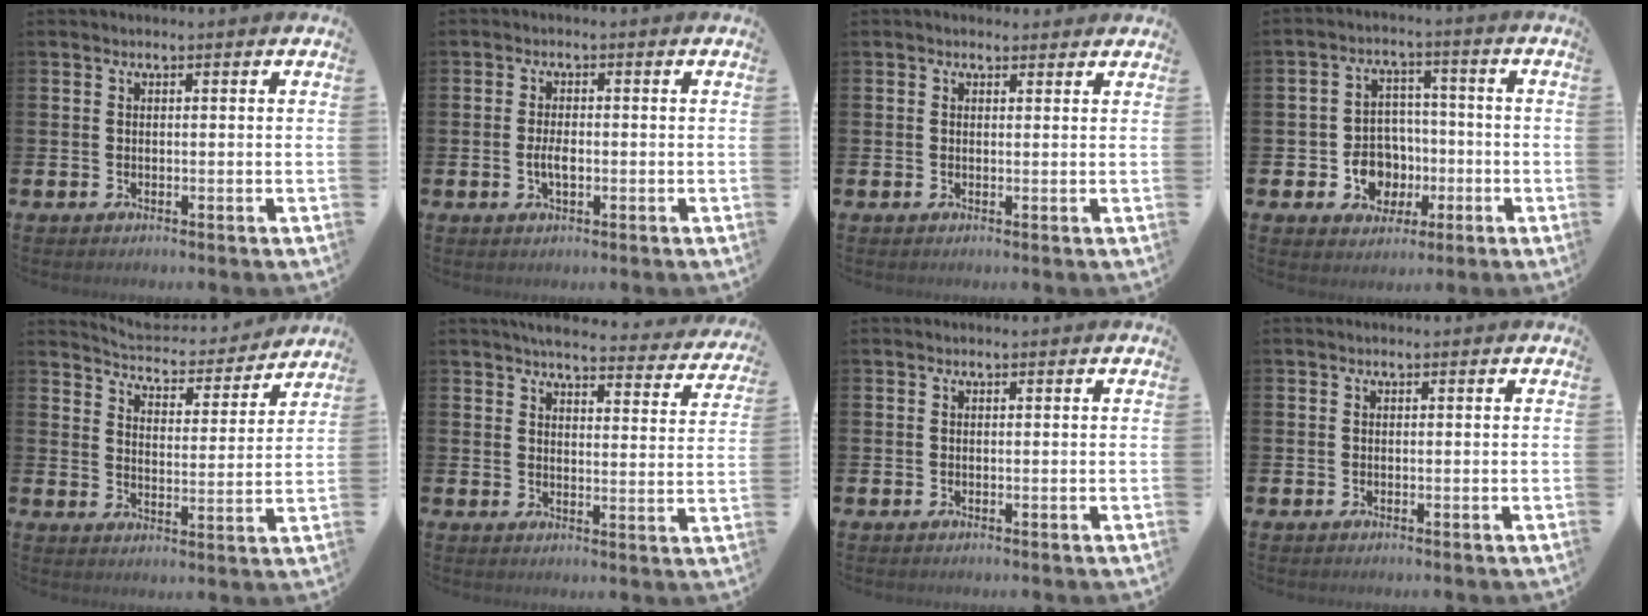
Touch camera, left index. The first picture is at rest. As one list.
[{"total": 2.6, "force": [-0.4, 1.2, 2.3], "torque": [-0.044, 0.001, -0.008]}, {"total": 1.2, "force": [1.0, 0.7, 0.1], "torque": [0.004, 0.005, 0.017]}, {"total": 6.3, "force": [-1.6, 5.6, 2.3], "torque": [-0.057, 0.015, -0.029]}, {"total": 6.1, "force": [6.0, 0.7, 0.6], "torque": [-0.037, -0.051, 0.103]}, {"total": 5.1, "force": [4.9, 0.6, 1.2], "torque": [-0.031, -0.035, 0.083]}, {"total": 0.0}, {"total": 0.0}]